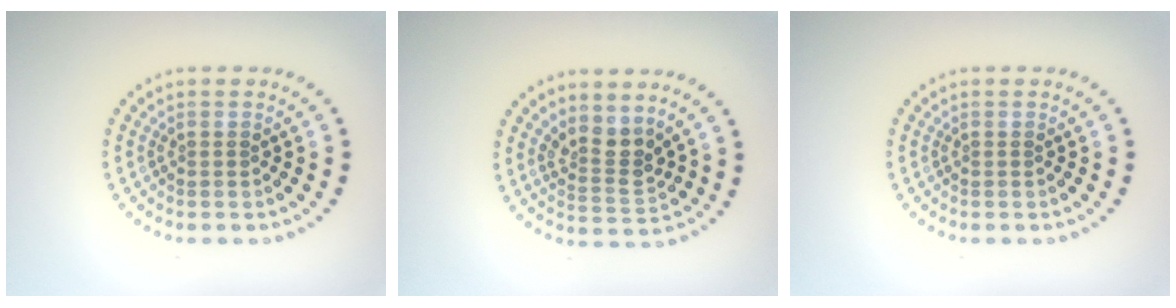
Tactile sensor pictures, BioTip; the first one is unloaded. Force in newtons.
{"total": 2.8, "press": 2.2, "slide": 1.7}
{"total": 0.0}